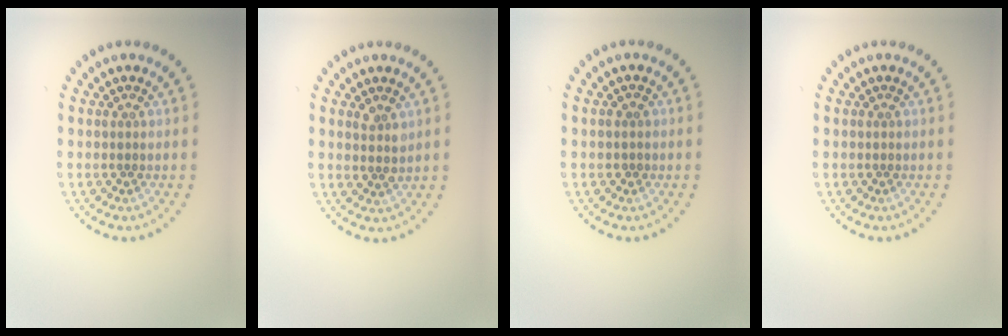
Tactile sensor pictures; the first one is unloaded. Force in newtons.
{"total": 1.5, "press": 1.4, "slide": 0.7}
{"total": 0.8, "press": 0.8, "slide": 0.2}
{"total": 0.0}